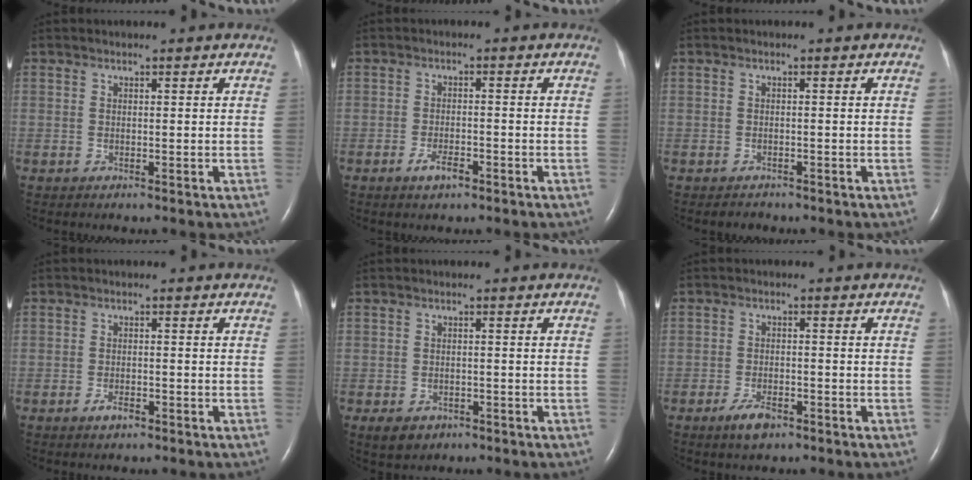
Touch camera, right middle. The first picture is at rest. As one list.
[{"total": 2.9, "force": [-1.8, 0.9, 2.0], "torque": [-0.042, 0.000, -0.033]}, {"total": 1.0, "force": [-0.9, 0.5, 0.0], "torque": [-0.007, 0.000, -0.013]}, {"total": 1.8, "force": [-1.2, 0.7, 1.2], "torque": [-0.026, 0.000, -0.020]}, {"total": 3.5, "force": [-2.1, 2.4, 1.4], "torque": [-0.023, 0.000, -0.024]}, {"total": 3.6, "force": [-2.4, 1.4, 2.3], "torque": [-0.051, -0.001, -0.039]}]